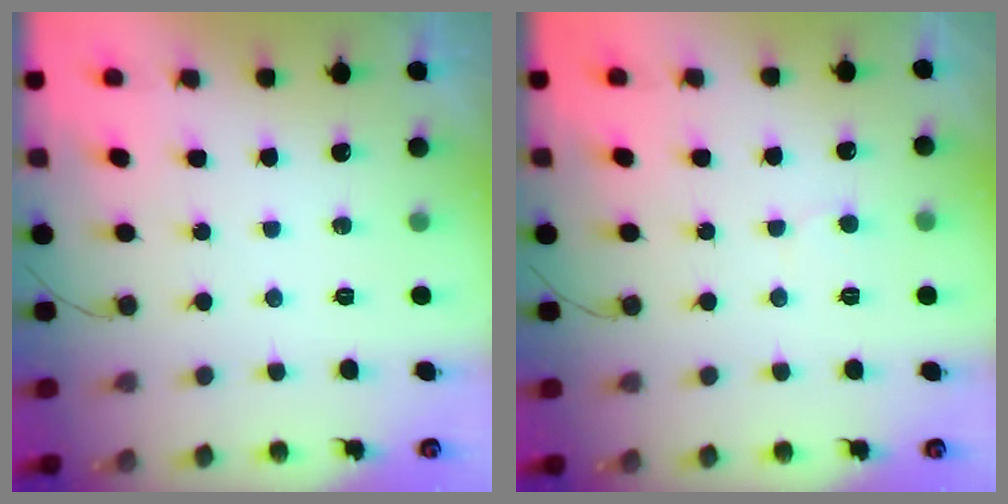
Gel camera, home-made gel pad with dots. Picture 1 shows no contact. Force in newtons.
{"total": 4.2, "press": 4.2, "slide": 0.4}